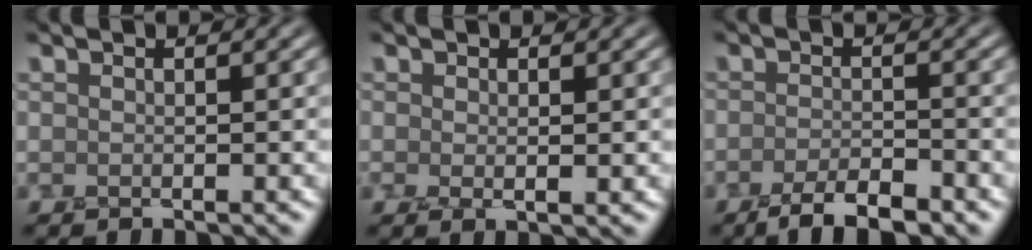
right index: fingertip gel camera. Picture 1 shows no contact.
{"total": 1.1, "force": [0.1, 0.3, 1.0], "torque": [-0.017, -0.005, 0.004]}
{"total": 3.6, "force": [-2.8, 0.7, 2.1], "torque": [-0.038, 0.000, -0.053]}